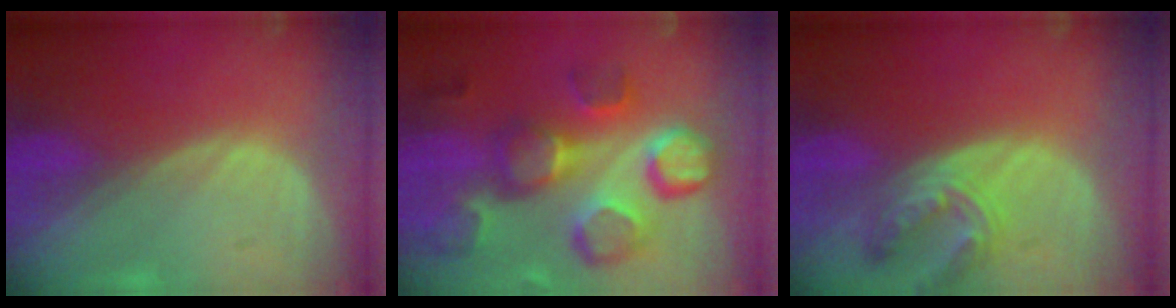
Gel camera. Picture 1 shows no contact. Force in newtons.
{"total": 12.5, "press": 11.1, "slide": 5.7}
{"total": 6.9, "press": 6.3, "slide": 3.0}